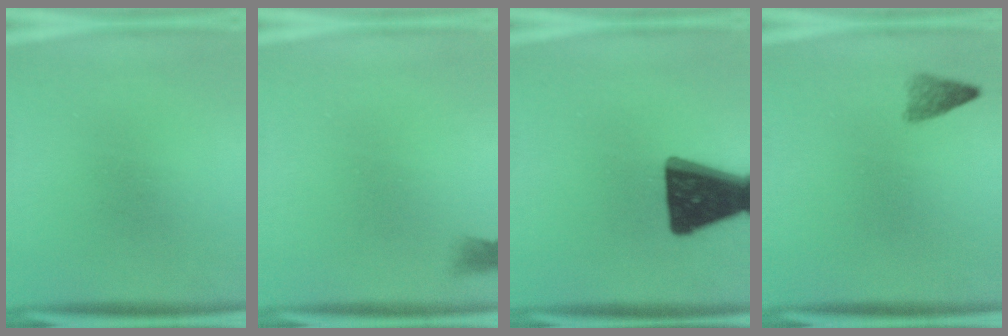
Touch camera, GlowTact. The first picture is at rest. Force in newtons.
{"total": 1.2}
{"total": 18.4}
{"total": 1.9}